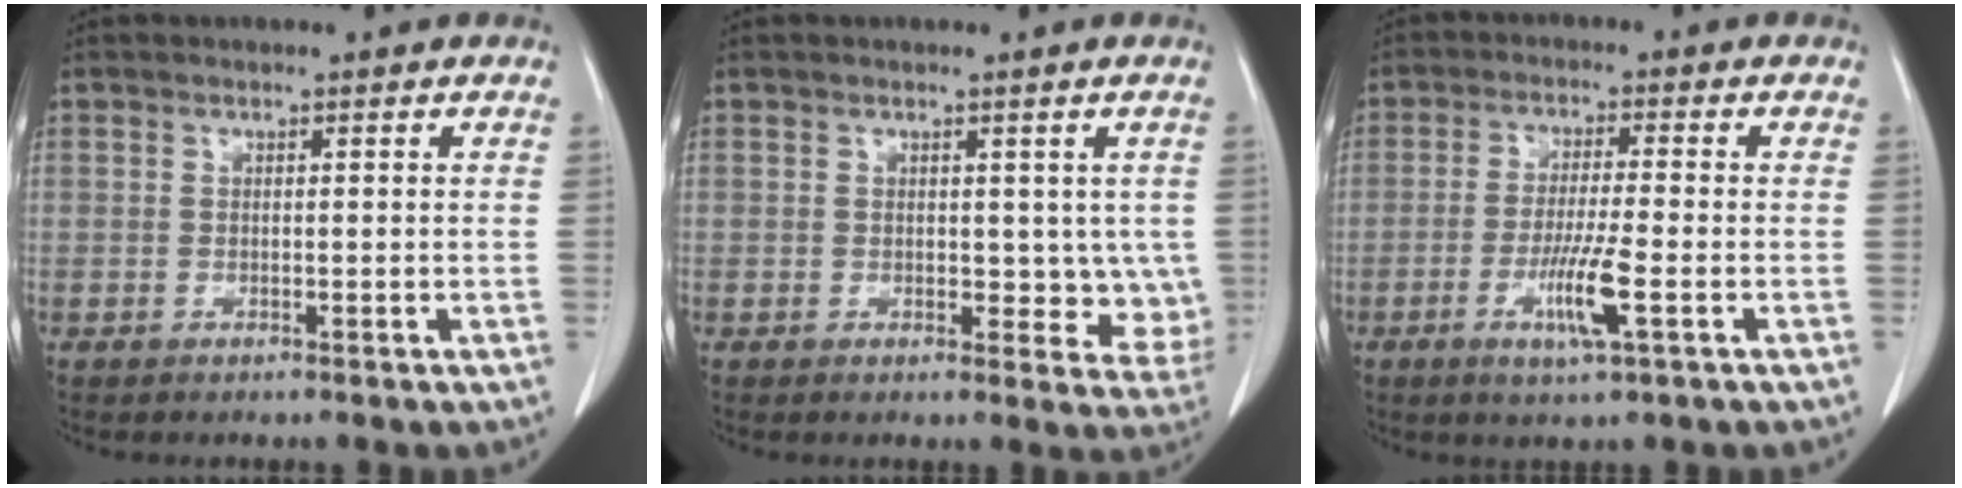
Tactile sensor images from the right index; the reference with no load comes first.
{"total": 5.4, "force": [0.6, 3.4, 4.1], "torque": [-0.024, -0.006, 0.011]}
{"total": 7.0, "force": [-2.6, 0.0, 6.5], "torque": [-0.124, -0.014, -0.047]}